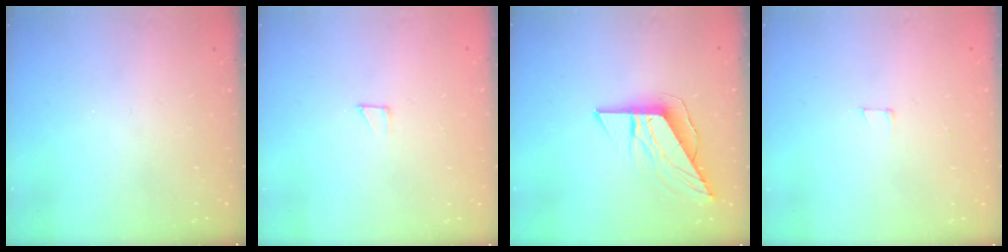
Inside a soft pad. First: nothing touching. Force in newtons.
{"total": 1.9, "press": 1.9, "slide": 0.1}
{"total": 8.7, "press": 8.7, "slide": 0.7}
{"total": 3.0, "press": 3.0, "slide": 0.2}